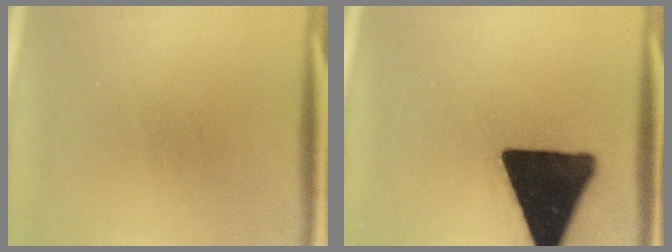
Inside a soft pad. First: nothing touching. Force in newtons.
{"total": 19.8}